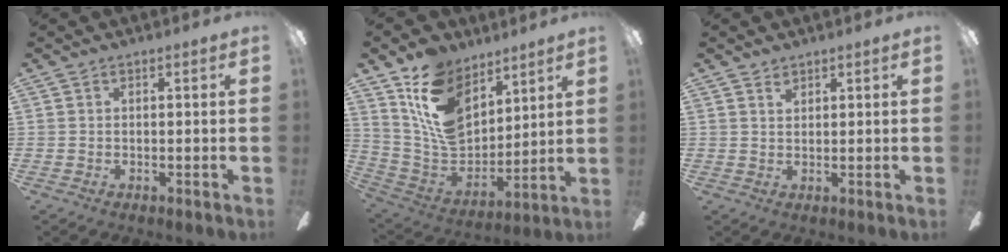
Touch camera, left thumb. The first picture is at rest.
{"total": 17.6, "force": [9.7, 11.2, 9.6], "torque": [-0.195, -0.042, 0.187]}
{"total": 1.7, "force": [1.4, 0.7, 0.5], "torque": [-0.003, -0.004, 0.025]}